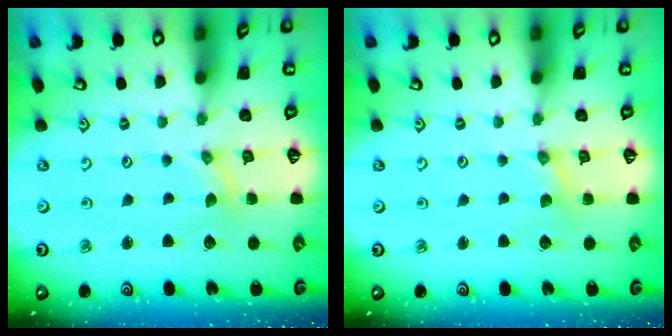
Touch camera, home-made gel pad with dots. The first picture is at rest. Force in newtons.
{"total": 0.6, "press": 0.6, "slide": 0.1}